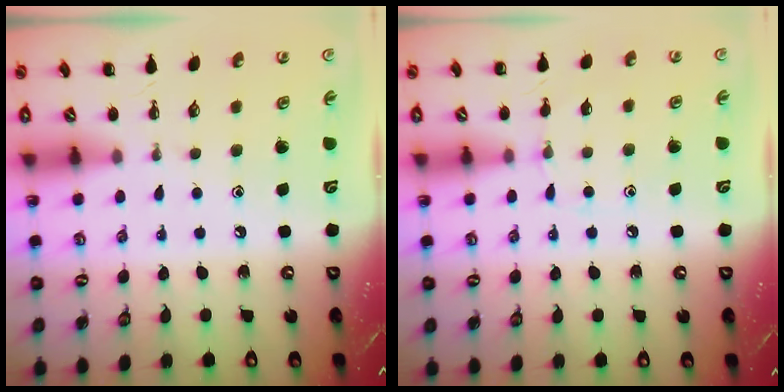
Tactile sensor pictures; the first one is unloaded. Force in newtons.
{"total": 7.0, "press": 6.7, "slide": 1.8}